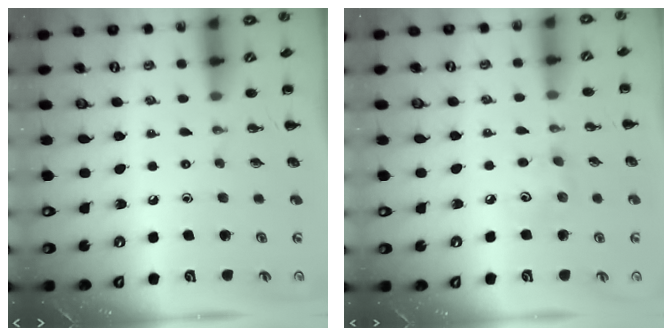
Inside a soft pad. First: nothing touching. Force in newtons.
{"total": 4.1, "press": 4.0, "slide": 0.7}